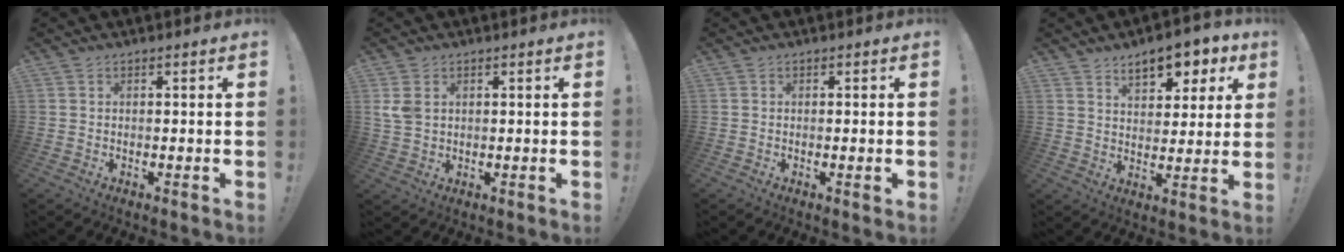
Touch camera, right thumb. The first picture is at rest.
{"total": 4.5, "force": [1.7, 3.2, 2.7], "torque": [-0.048, -0.004, 0.033]}
{"total": 1.2, "force": [-0.3, 0.0, 1.2], "torque": [-0.020, 0.000, -0.006]}
{"total": 10.1, "force": [6.2, 5.2, 6.2], "torque": [-0.074, -0.039, 0.107]}